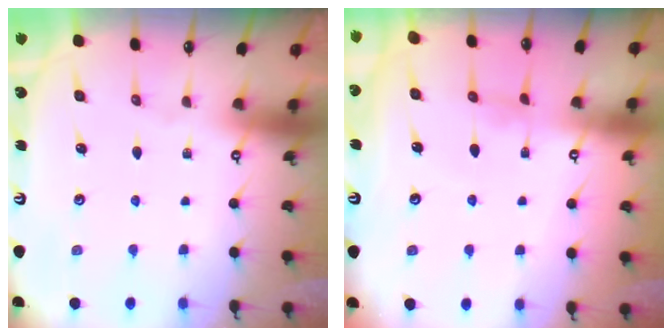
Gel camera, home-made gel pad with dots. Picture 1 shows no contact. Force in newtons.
{"total": 1.2, "press": 1.2, "slide": 0.4}